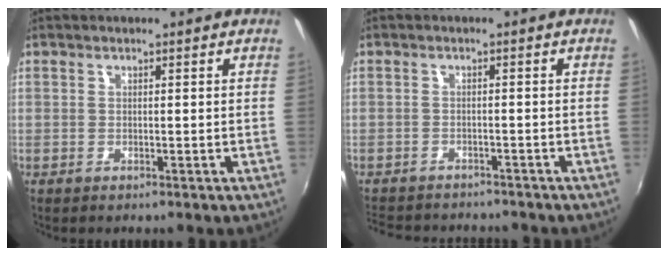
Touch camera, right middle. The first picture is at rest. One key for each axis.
{"total": 9.9, "fx": -9.0, "fy": 2.9, "fz": 3.2, "tx": -0.082, "ty": -0.014, "tz": -0.133}